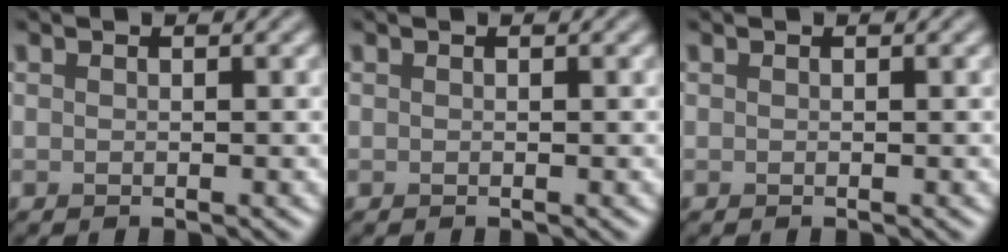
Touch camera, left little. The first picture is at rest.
{"total": 0.0}
{"total": 0.0}